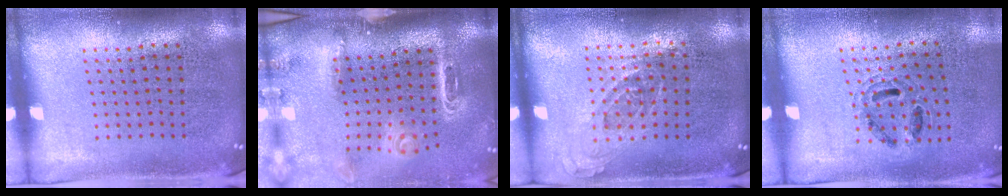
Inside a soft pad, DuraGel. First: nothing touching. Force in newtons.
{"total": 3.0, "press": 2.0, "slide": 2.2}
{"total": 0.7, "press": 0.6, "slide": 0.3}
{"total": 0.9, "press": 0.8, "slide": 0.2}